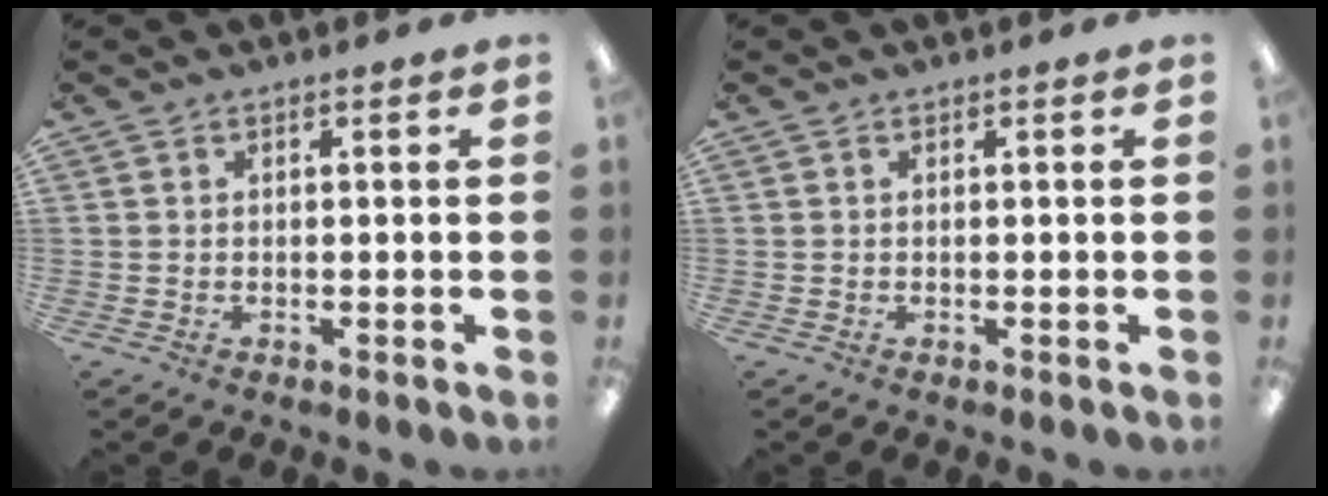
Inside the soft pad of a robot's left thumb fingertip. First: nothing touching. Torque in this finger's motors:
{"motor_torque": [0.00, 0.00, -0.11, 0.10, 0.00]}